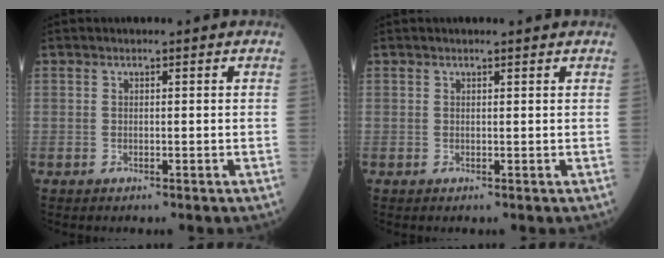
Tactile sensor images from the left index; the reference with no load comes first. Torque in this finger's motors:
{"motor_torque": [0.17, -0.28, -0.01, 0.00]}